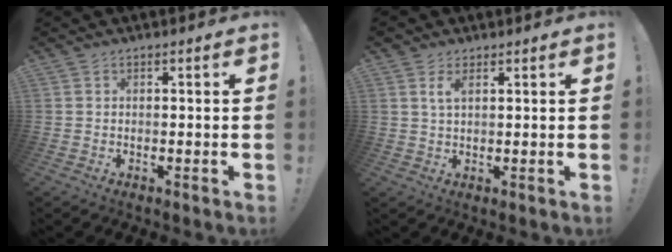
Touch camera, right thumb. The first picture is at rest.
{"total": 3.2, "force": [1.7, 1.5, 2.3], "torque": [-0.037, -0.004, 0.029]}